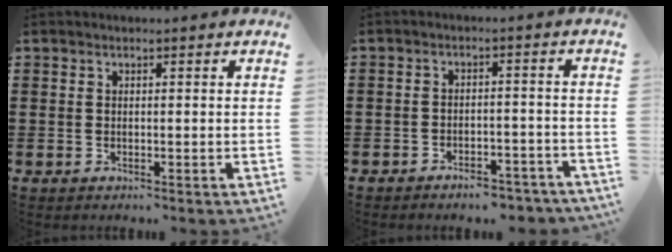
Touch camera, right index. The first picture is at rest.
{"total": 3.8, "force": [-3.7, 0.5, 0.5], "torque": [-0.010, 0.005, -0.075]}